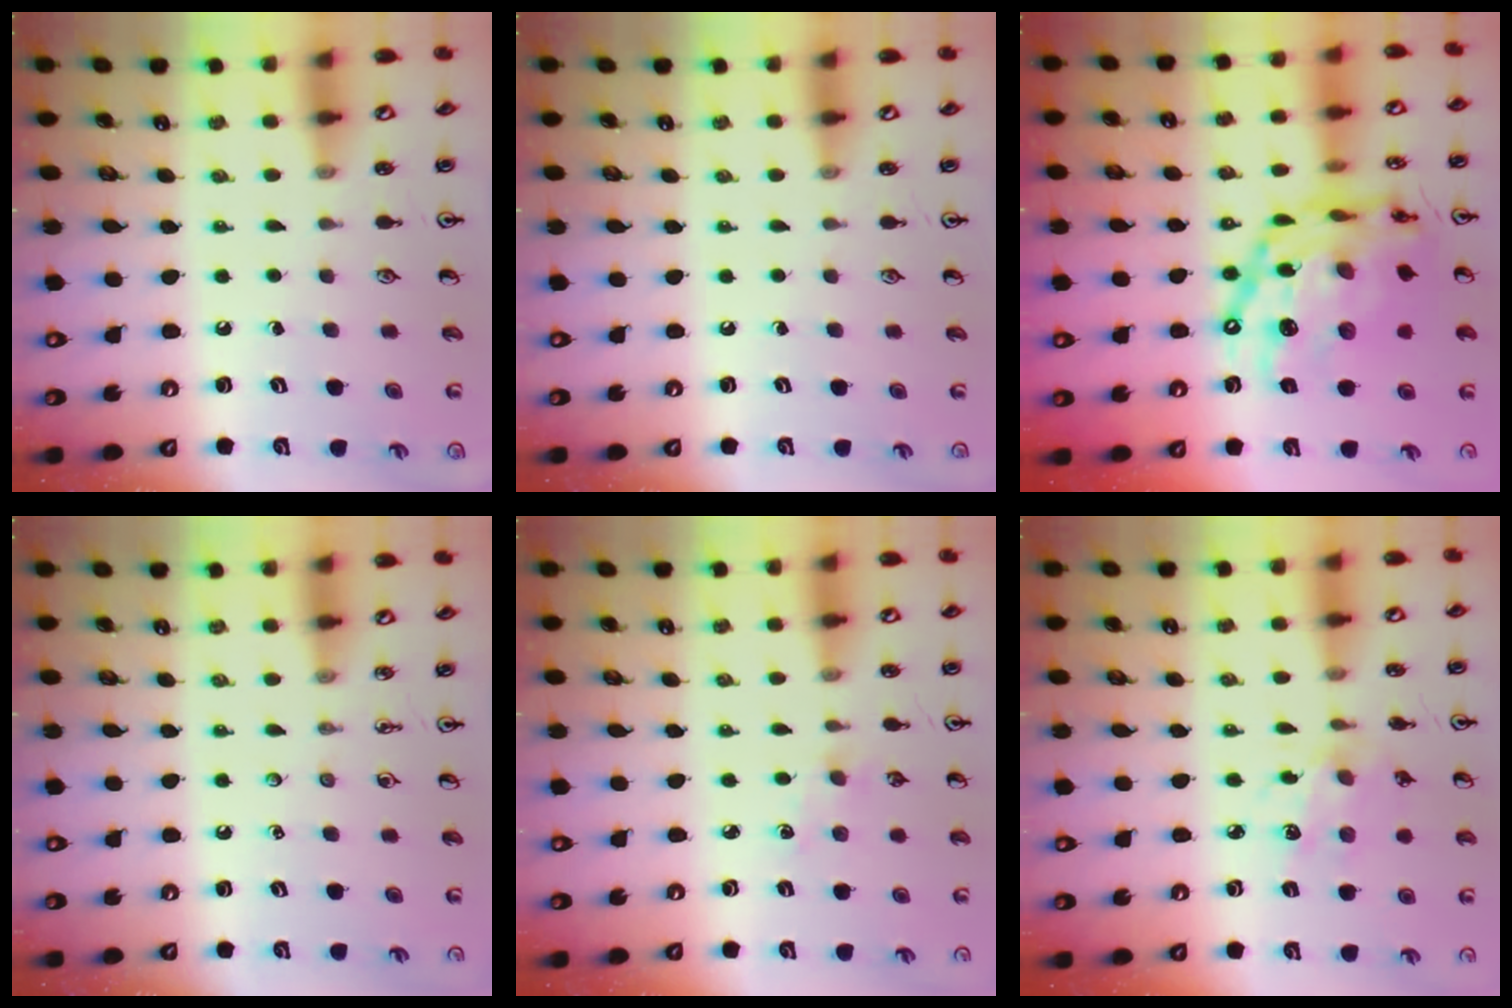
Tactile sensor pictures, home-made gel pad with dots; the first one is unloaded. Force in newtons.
{"total": 0.0}
{"total": 23.2, "press": 23.1, "slide": 2.0}
{"total": 0.0}
{"total": 2.9, "press": 2.9, "slide": 0.4}
{"total": 7.2, "press": 7.2, "slide": 0.4}